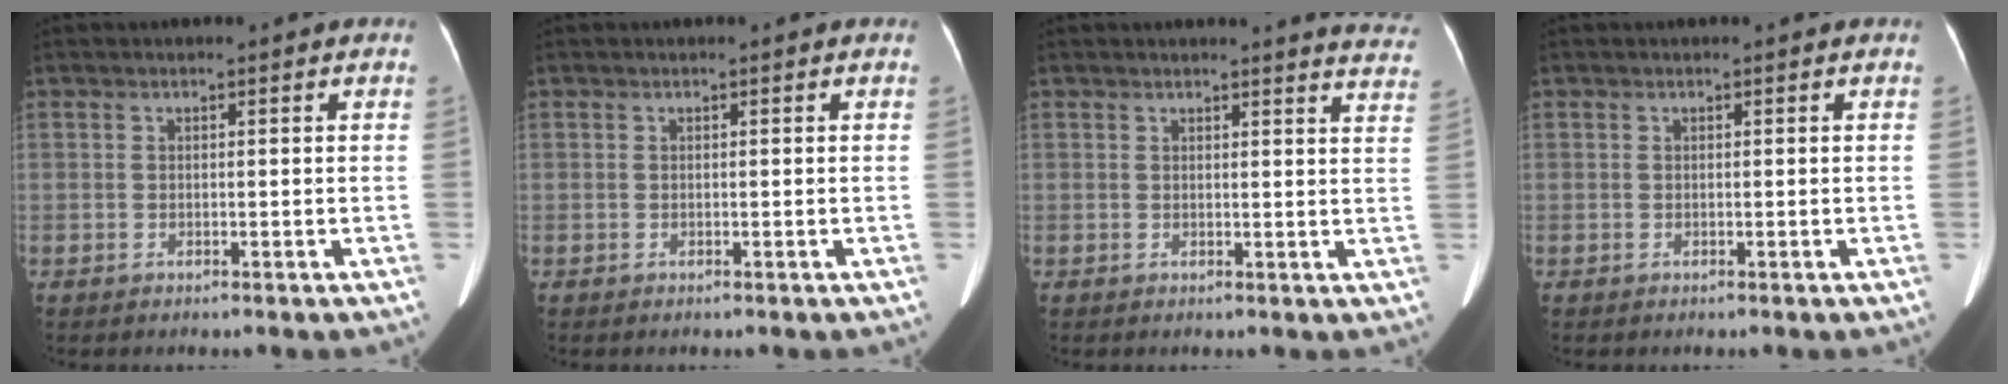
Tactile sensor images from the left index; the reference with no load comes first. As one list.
[{"total": 0.0}, {"total": 8.1, "force": [8.0, 0.1, 1.3], "torque": [0.006, -0.058, 0.053]}, {"total": 0.0}]